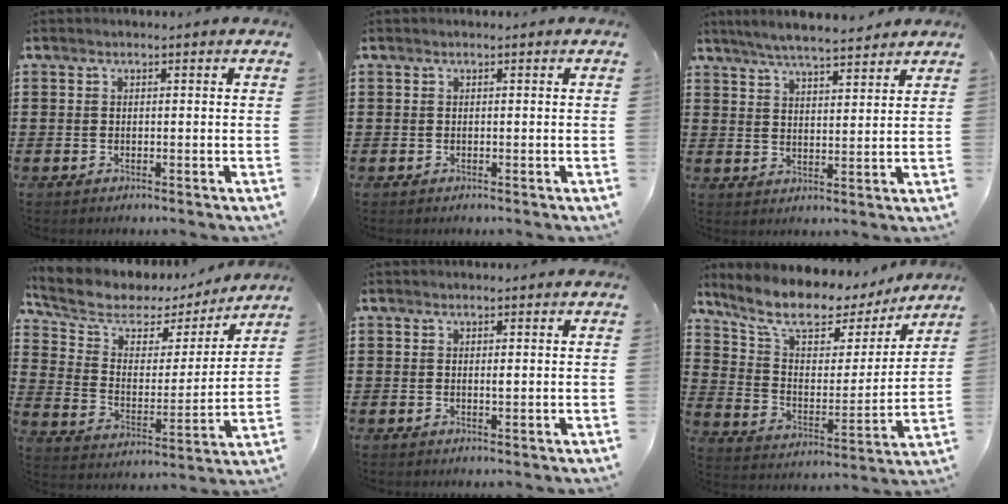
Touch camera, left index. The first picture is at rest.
{"total": 0.0}
{"total": 5.4, "force": [5.1, 0.4, 1.8], "torque": [-0.051, -0.015, 0.093]}
{"total": 6.6, "force": [5.1, 3.7, 2.2], "torque": [-0.079, -0.027, 0.086]}
{"total": 0.7, "force": [0.2, 0.1, 0.7], "torque": [-0.015, -0.001, 0.004]}
{"total": 9.3, "force": [7.7, 3.3, 4.0], "torque": [-0.110, -0.048, 0.130]}